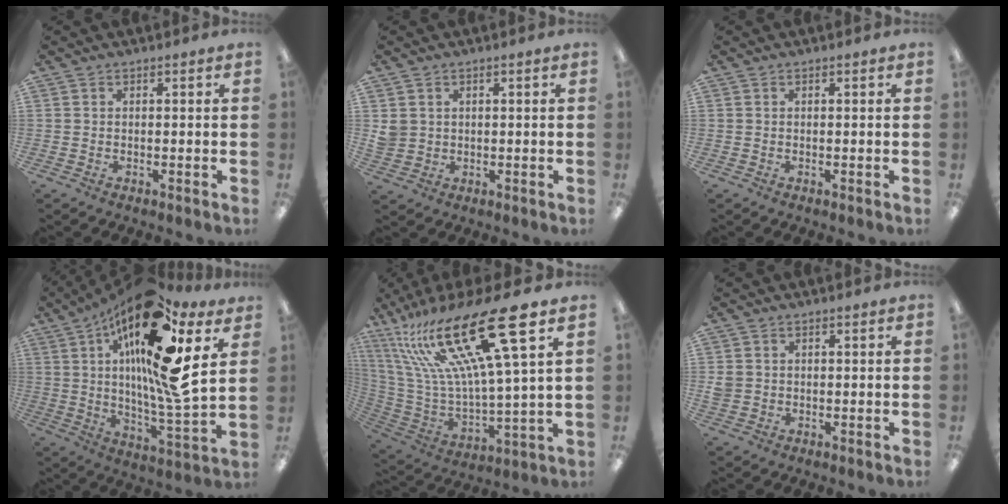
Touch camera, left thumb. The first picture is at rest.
{"total": 2.8, "force": [1.0, 2.6, 0.5], "torque": [-0.015, 0.004, 0.019]}
{"total": 0.0}
{"total": 23.6, "force": [10.1, 5.8, 20.5], "torque": [-0.349, -0.065, 0.153]}
{"total": 29.9, "force": [15.6, 7.2, 24.5], "torque": [-0.485, -0.095, 0.243]}
{"total": 1.8, "force": [0.1, 1.7, 0.6], "torque": [-0.012, 0.005, 0.001]}